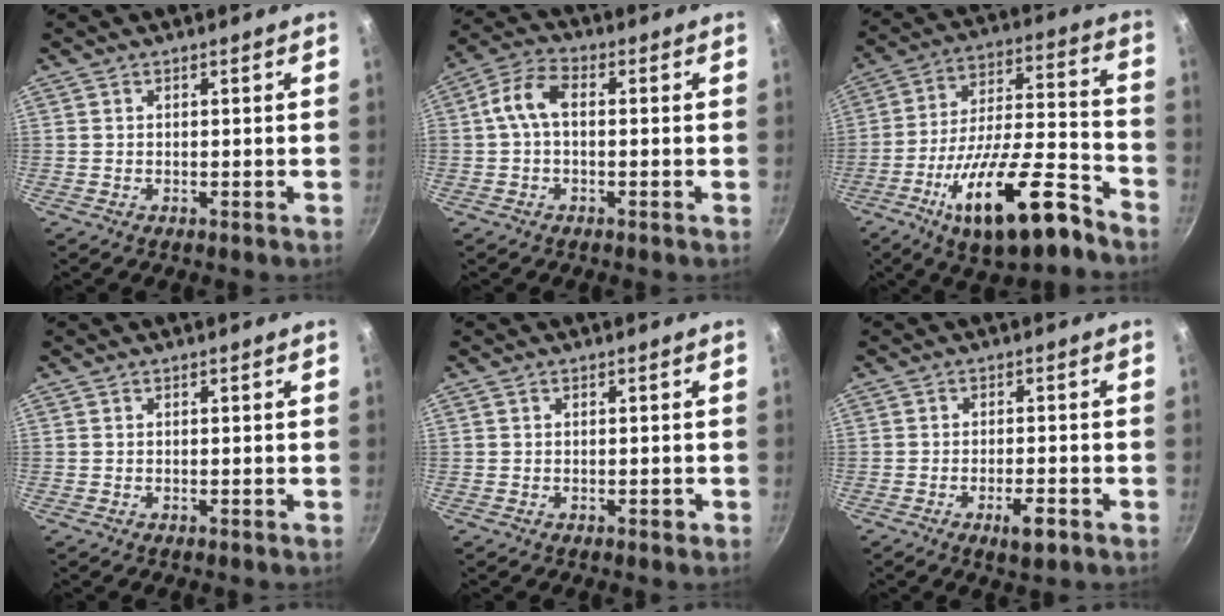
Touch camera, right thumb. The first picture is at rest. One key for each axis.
{"total": 6.8, "fx": 0.2, "fy": 3.8, "fz": 5.5, "tx": -0.116, "ty": 0.029, "tz": -0.008}
{"total": 21.4, "fx": -12.3, "fy": 6.8, "fz": 16.2, "tx": -0.239, "ty": 0.067, "tz": -0.205}
{"total": 0.0}
{"total": 1.1, "fx": -0.2, "fy": 0.7, "fz": 0.8, "tx": -0.005, "ty": 0.003, "tz": -0.003}
{"total": 4.2, "fx": -2.2, "fy": 1.3, "fz": 3.4, "tx": -0.050, "ty": 0.009, "tz": -0.033}